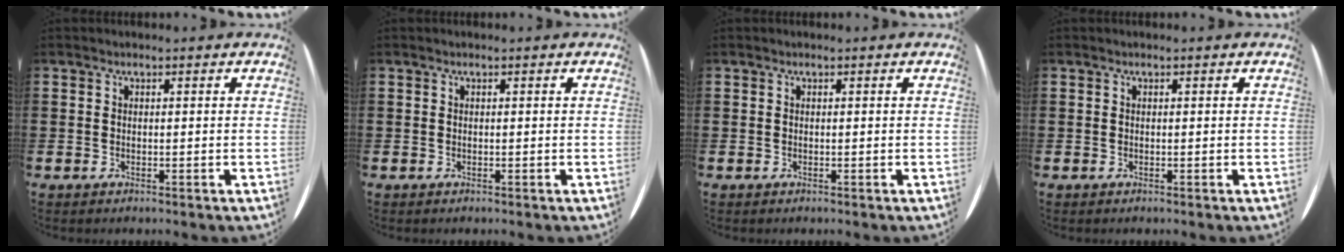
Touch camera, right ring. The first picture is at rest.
{"total": 0.0}
{"total": 0.0}
{"total": 0.0}